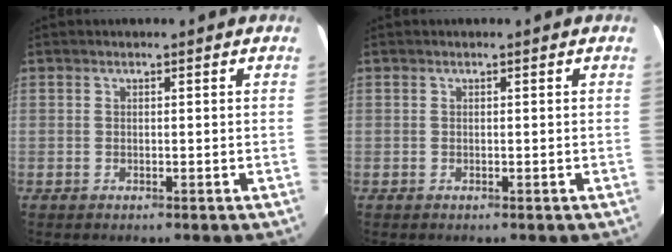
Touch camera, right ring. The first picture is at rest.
{"total": 0.0}